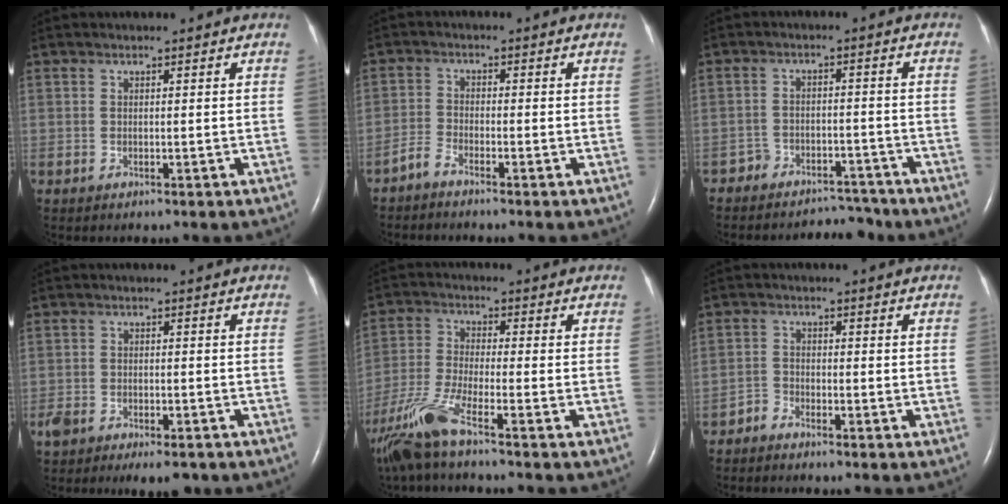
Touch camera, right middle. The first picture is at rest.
{"total": 2.2, "force": [-2.1, 0.1, 0.7], "torque": [-0.023, -0.005, -0.046]}
{"total": 6.0, "force": [-5.5, 2.2, -0.6], "torque": [0.020, 0.018, -0.085]}
{"total": 8.5, "force": [-6.2, 3.4, 4.7], "torque": [-0.081, -0.004, -0.093]}
{"total": 8.9, "force": [-6.5, -0.1, 6.1], "torque": [-0.141, -0.030, -0.130]}
{"total": 1.7, "force": [-1.7, 0.5, 0.0], "torque": [0.000, -0.001, -0.033]}